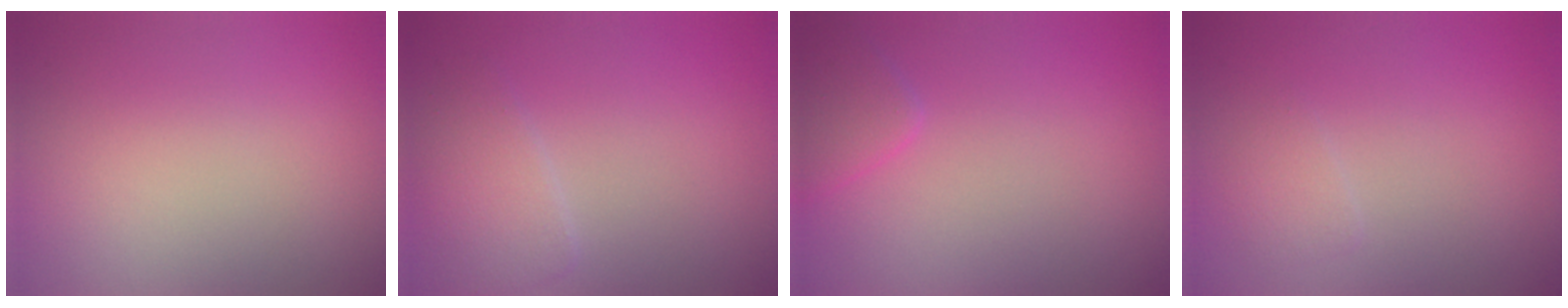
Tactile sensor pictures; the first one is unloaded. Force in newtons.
{"total": 2.4, "press": 2.4, "slide": 0.0}
{"total": 1.8, "press": 1.8, "slide": 0.1}
{"total": 1.0, "press": 1.0, "slide": 0.0}